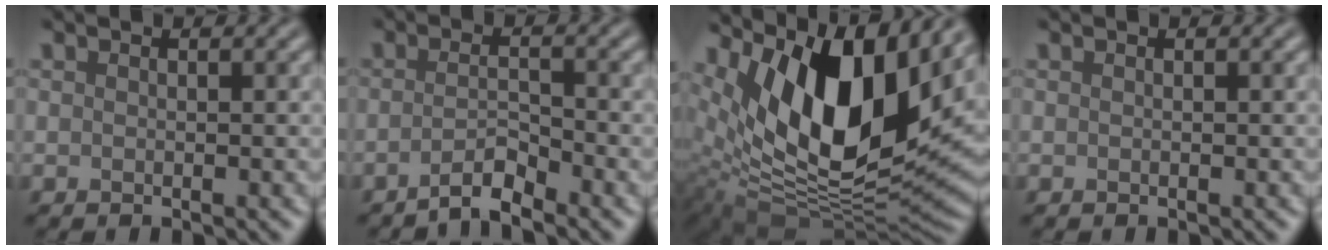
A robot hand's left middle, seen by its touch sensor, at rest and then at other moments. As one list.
[{"total": 2.3, "force": [-1.8, 0.3, 1.4], "torque": [-0.019, 0.007, -0.043]}, {"total": 14.4, "force": [6.1, 6.8, 11.1], "torque": [-0.189, -0.005, 0.108]}, {"total": 0.0}]